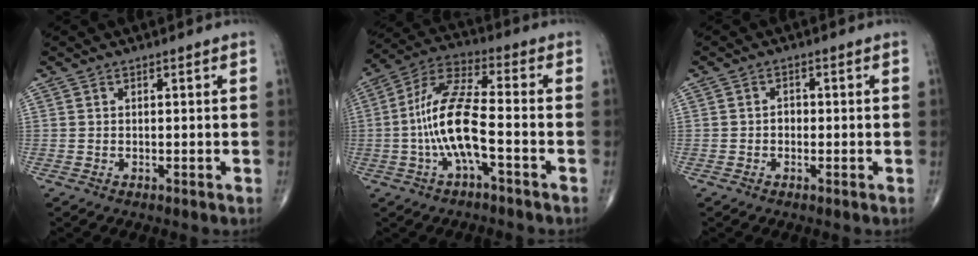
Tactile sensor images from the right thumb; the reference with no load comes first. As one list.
[{"total": 12.8, "force": [-2.9, 3.6, 11.9], "torque": [-0.259, 0.043, -0.058]}, {"total": 1.5, "force": [-0.4, 1.2, 0.8], "torque": [-0.005, 0.005, -0.010]}]